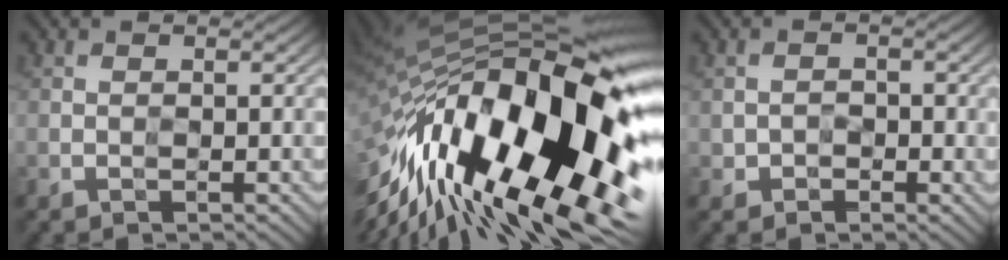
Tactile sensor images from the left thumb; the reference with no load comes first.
{"total": 20.8, "force": [-4.2, 9.1, 18.3], "torque": [-0.344, -0.016, -0.089]}
{"total": 1.0, "force": [-0.4, 0.9, 0.0], "torque": [0.007, 0.004, -0.006]}